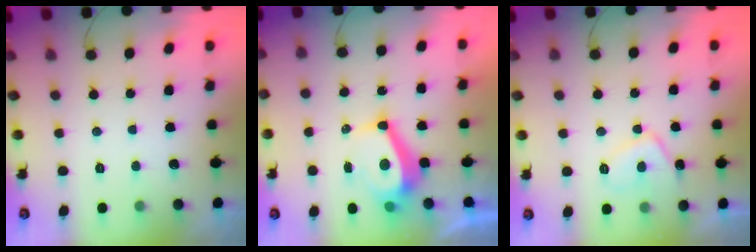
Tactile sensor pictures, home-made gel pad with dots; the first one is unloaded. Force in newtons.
{"total": 8.6, "press": 8.5, "slide": 0.9}
{"total": 6.8, "press": 6.7, "slide": 1.4}